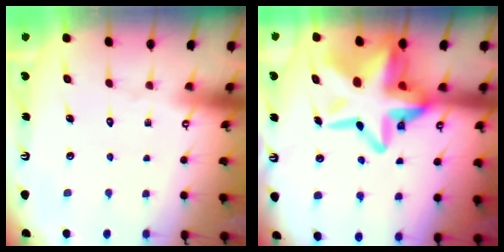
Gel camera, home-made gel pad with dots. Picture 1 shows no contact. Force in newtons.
{"total": 20.7, "press": 20.3, "slide": 3.6}